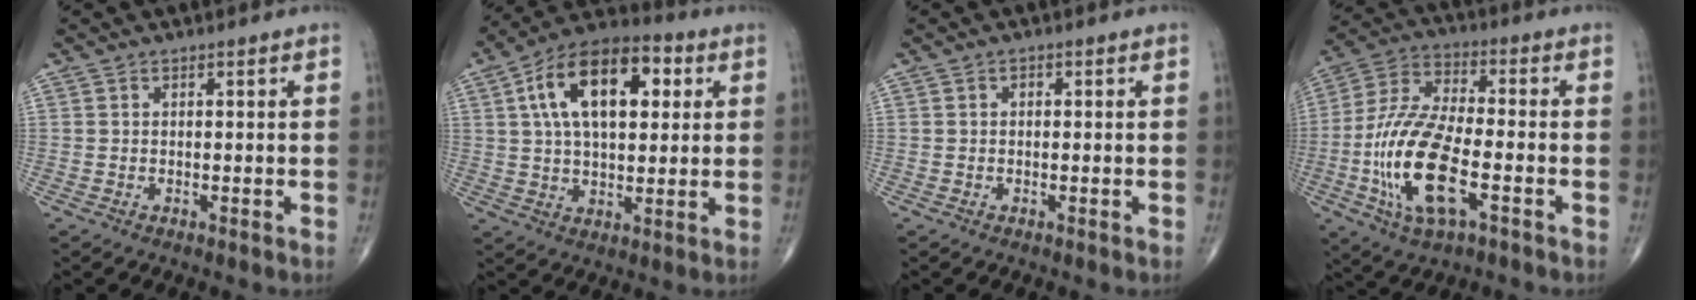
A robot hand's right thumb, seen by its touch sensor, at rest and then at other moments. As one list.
[{"total": 18.6, "force": [5.2, 10.0, 14.8], "torque": [-0.223, 0.013, 0.078]}, {"total": 0.8, "force": [0.1, 0.6, 0.6], "torque": [-0.005, 0.002, 0.000]}, {"total": 17.8, "force": [-5.1, 7.1, 15.6], "torque": [-0.325, 0.019, -0.094]}]